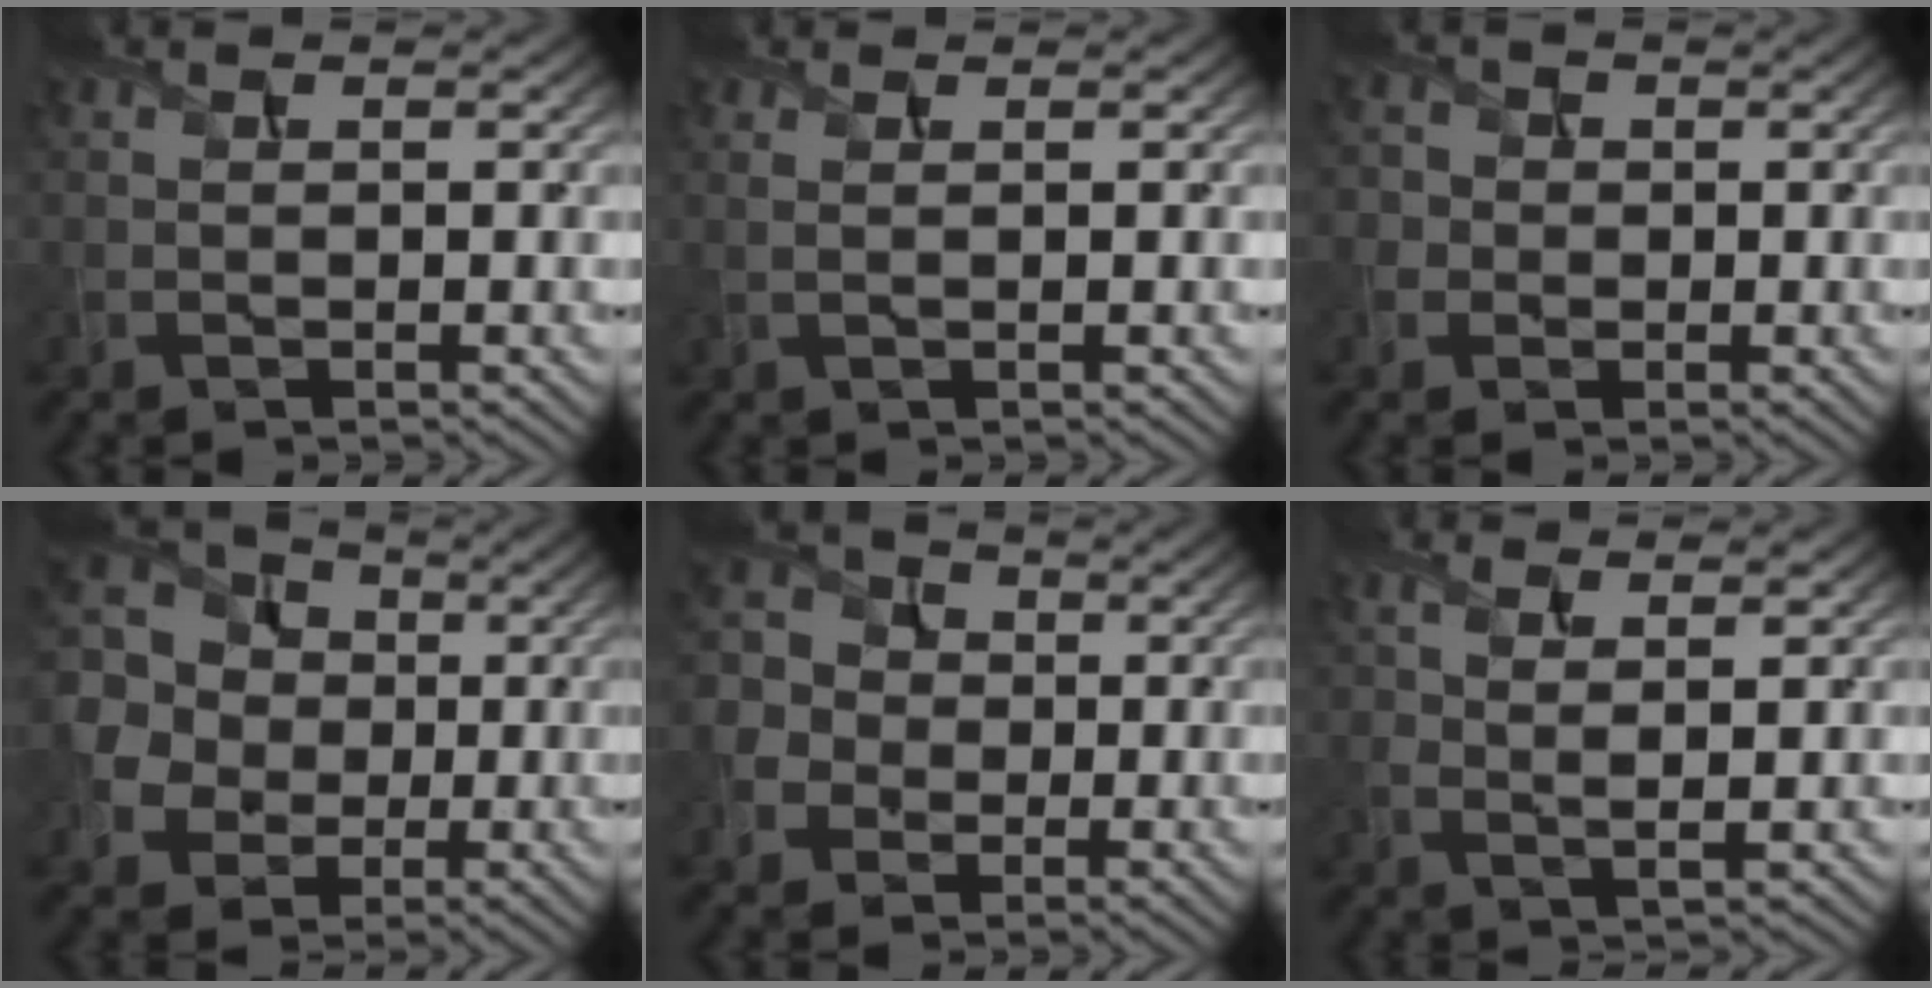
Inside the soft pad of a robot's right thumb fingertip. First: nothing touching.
{"total": 1.0, "force": [0.4, 0.1, 0.8], "torque": [-0.021, 0.003, 0.005]}
{"total": 2.9, "force": [0.1, 2.9, 0.5], "torque": [-0.013, 0.006, -0.022]}
{"total": 14.8, "force": [1.7, 12.9, 7.1], "torque": [-0.232, 0.010, 0.006]}
{"total": 6.9, "force": [-0.9, 6.3, 2.7], "torque": [-0.090, 0.001, -0.039]}
{"total": 2.8, "force": [1.3, 0.8, 2.3], "torque": [-0.057, 0.000, 0.027]}